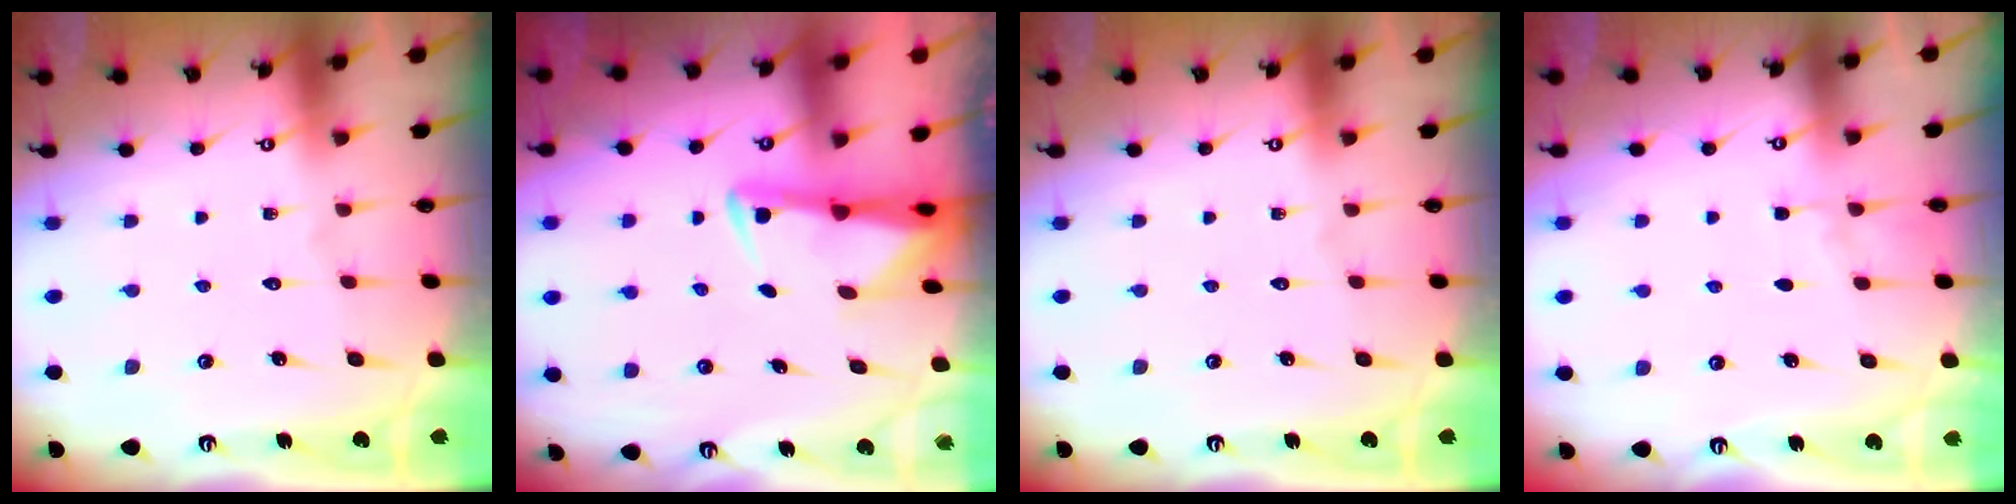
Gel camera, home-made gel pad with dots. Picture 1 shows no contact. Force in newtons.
{"total": 2.7, "press": 2.6, "slide": 0.5}
{"total": 0.0}
{"total": 3.4, "press": 3.4, "slide": 0.5}